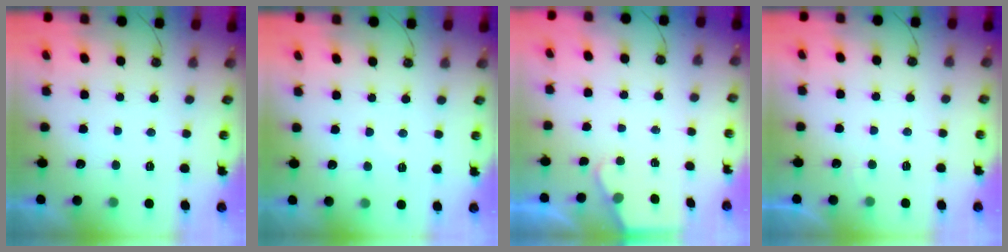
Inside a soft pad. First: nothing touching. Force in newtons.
{"total": 2.9, "press": 2.9, "slide": 0.4}
{"total": 1.7, "press": 1.7, "slide": 0.3}
{"total": 2.3, "press": 2.2, "slide": 0.3}